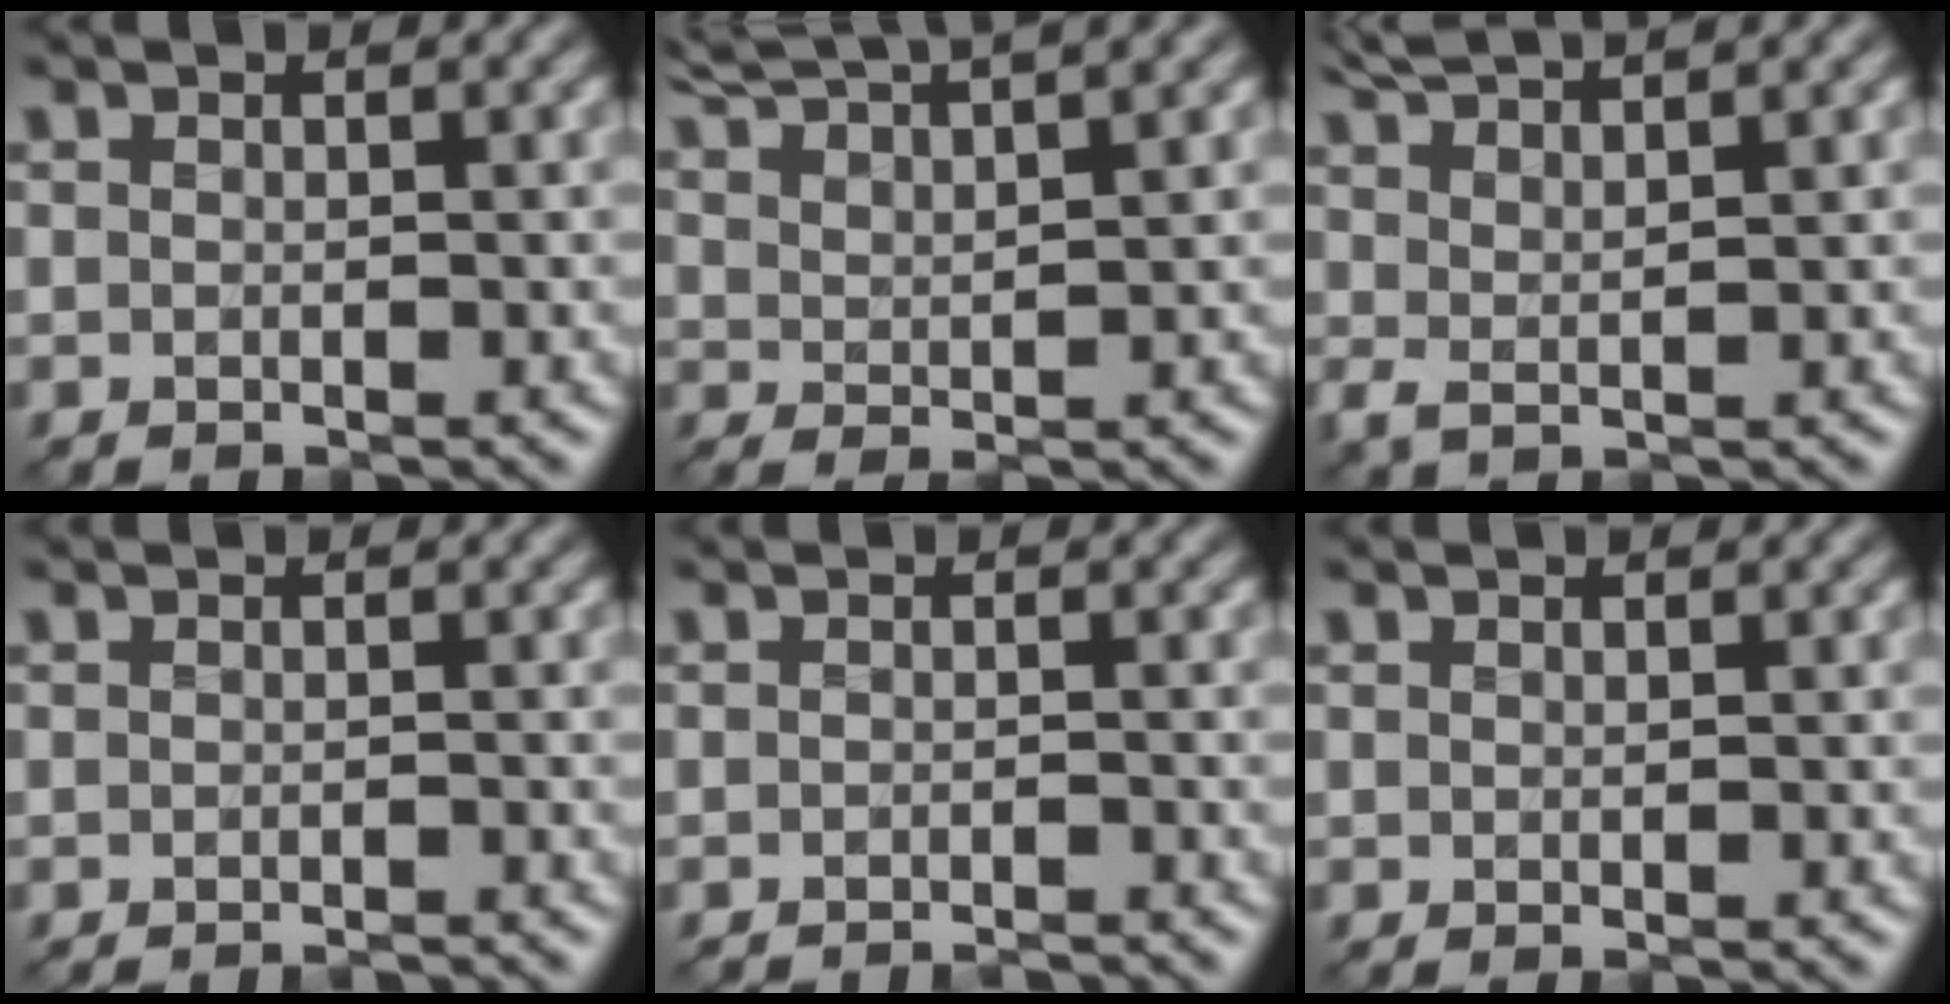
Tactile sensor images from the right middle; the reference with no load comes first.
{"total": 7.6, "force": [6.3, 1.3, 4.1], "torque": [-0.062, 0.019, 0.085]}
{"total": 4.1, "force": [3.3, 0.8, 2.4], "torque": [-0.047, 0.016, 0.062]}
{"total": 1.9, "force": [-1.3, 0.5, 1.2], "torque": [0.003, -0.006, -0.022]}
{"total": 2.5, "force": [-2.2, 0.3, 1.2], "torque": [-0.002, -0.004, -0.031]}
{"total": 0.9, "force": [0.8, 0.1, 0.4], "torque": [-0.011, -0.003, 0.010]}